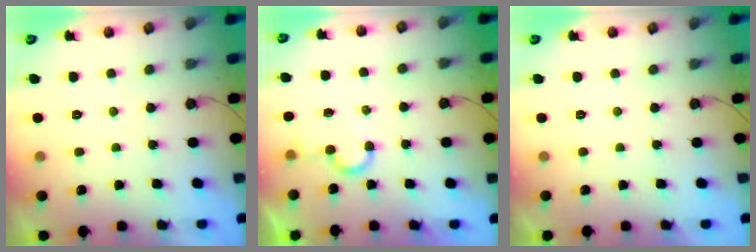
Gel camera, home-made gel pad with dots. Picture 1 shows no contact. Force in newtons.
{"total": 5.5, "press": 5.3, "slide": 1.5}
{"total": 1.7, "press": 1.7, "slide": 0.0}